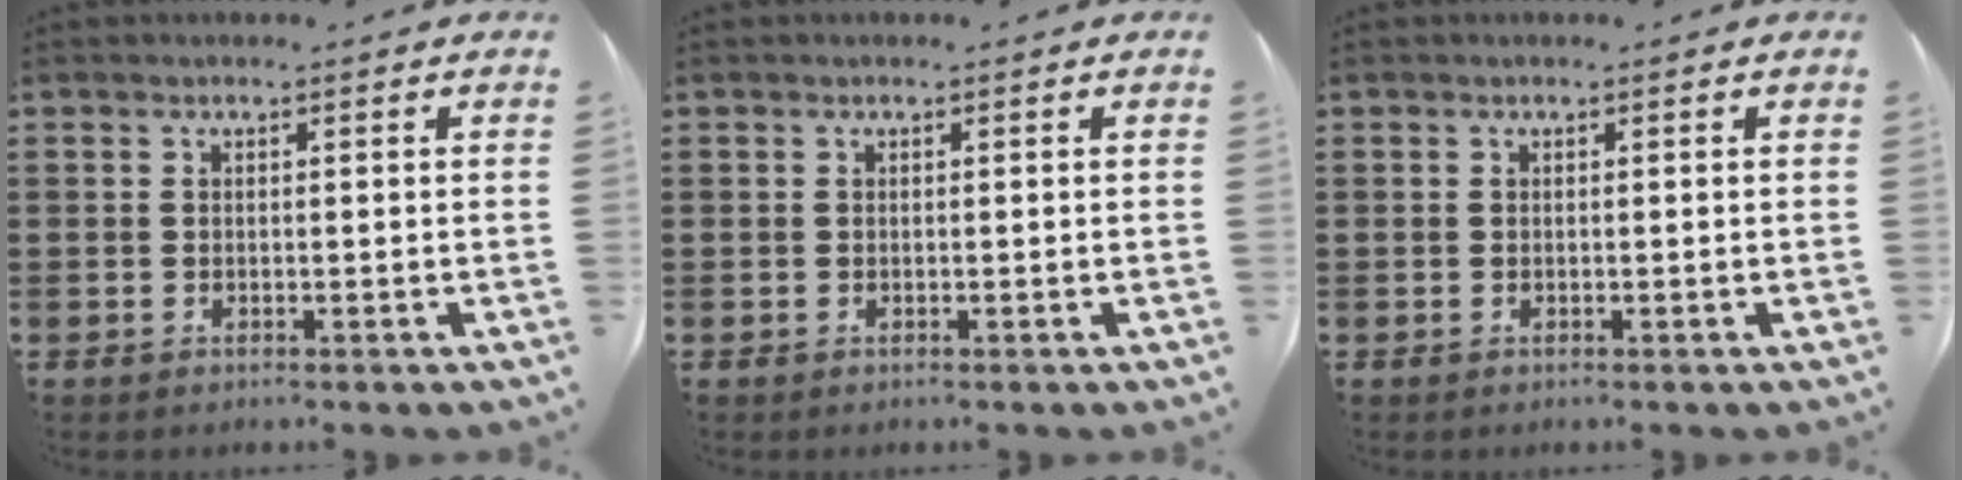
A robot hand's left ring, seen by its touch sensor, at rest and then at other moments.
{"total": 0.0}
{"total": 0.0}